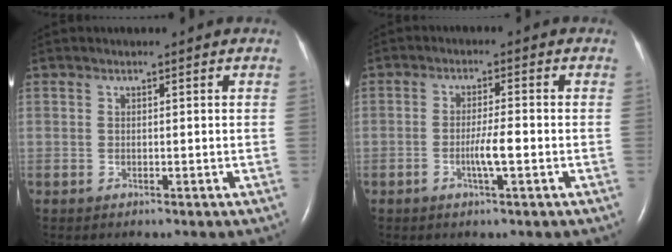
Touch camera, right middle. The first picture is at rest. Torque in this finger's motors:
{"motor_torque": [0.12, 0.06, 0.09, 0.06]}